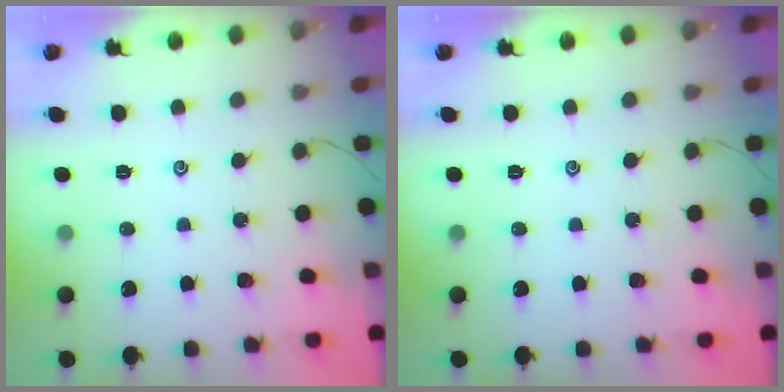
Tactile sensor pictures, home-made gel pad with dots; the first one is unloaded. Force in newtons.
{"total": 0.0}